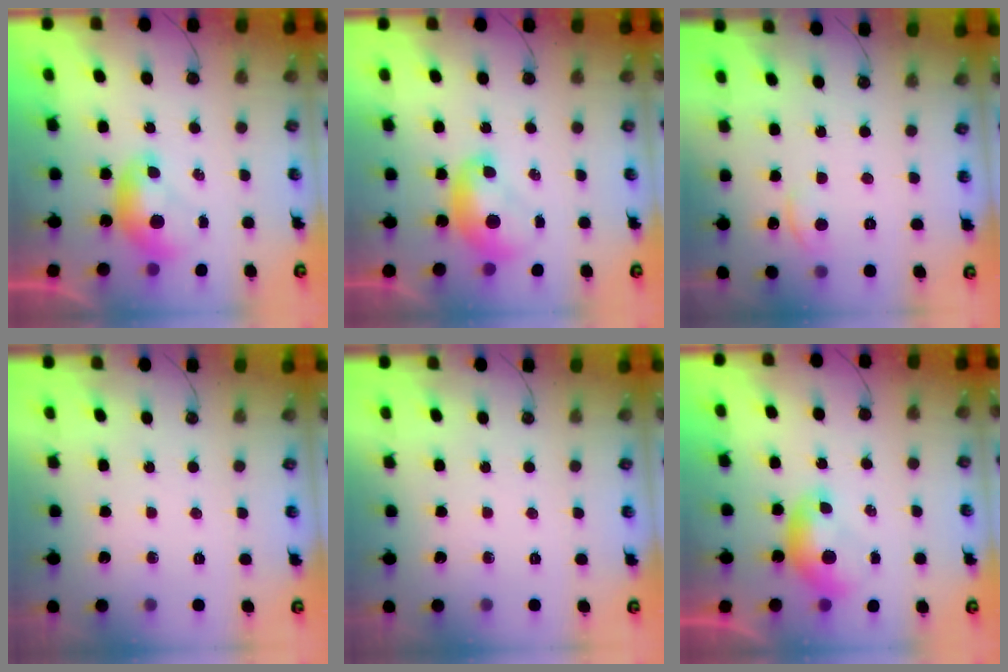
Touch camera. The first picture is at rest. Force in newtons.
{"total": 1.9, "press": 1.9, "slide": 0.2}
{"total": 1.2, "press": 1.1, "slide": 0.5}
{"total": 0.0}
{"total": 0.0}
{"total": 0.0}